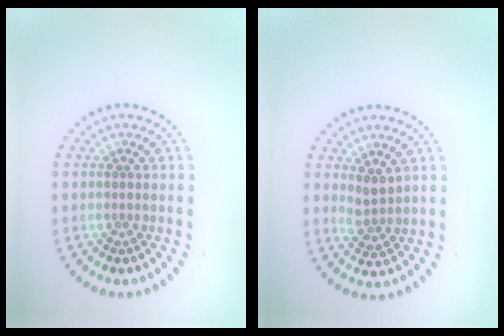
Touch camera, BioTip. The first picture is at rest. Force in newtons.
{"total": 1.8, "press": 1.5, "slide": 1.0}